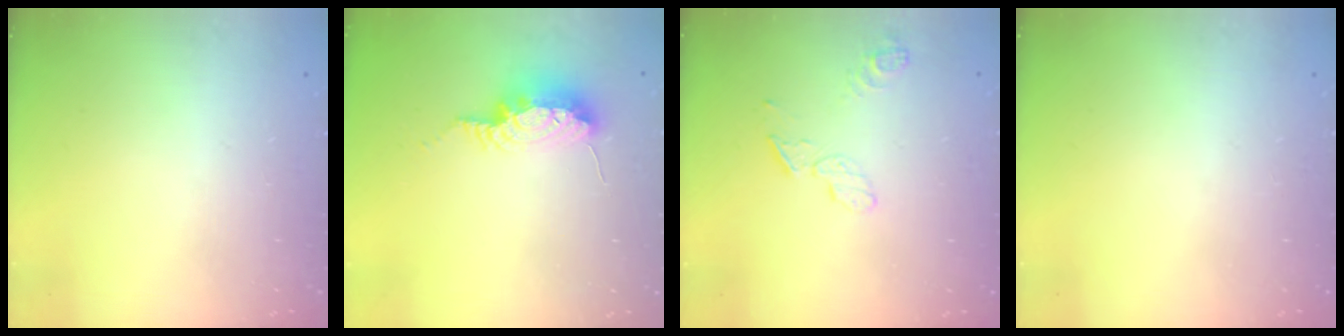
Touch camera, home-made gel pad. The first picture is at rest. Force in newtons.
{"total": 8.3, "press": 8.0, "slide": 2.2}
{"total": 5.5, "press": 5.5, "slide": 0.3}
{"total": 0.0}